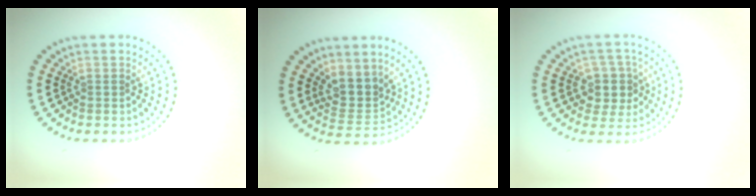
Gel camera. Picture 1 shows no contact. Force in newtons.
{"total": 3.0, "press": 2.3, "slide": 1.8}
{"total": 3.3, "press": 2.9, "slide": 1.5}